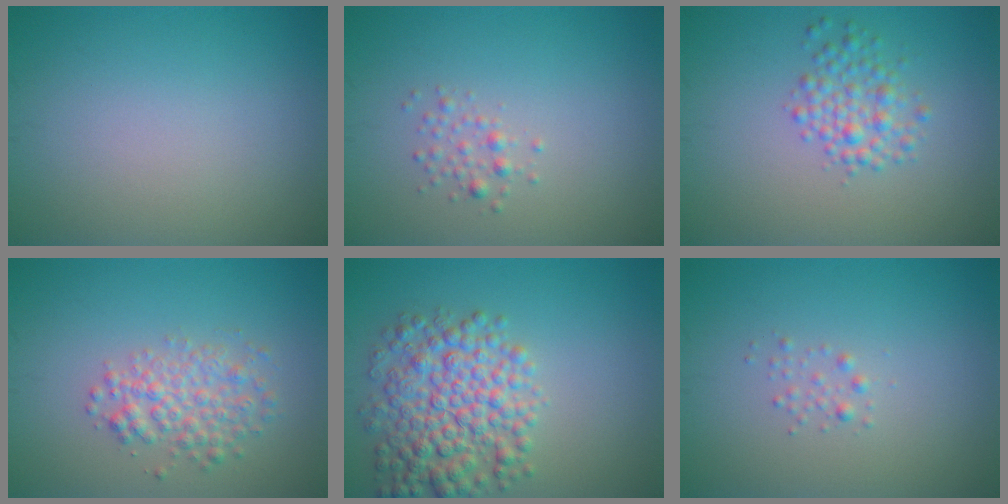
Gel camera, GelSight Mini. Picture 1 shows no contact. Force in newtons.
{"total": 1.2, "press": 1.2, "slide": 0.1}
{"total": 2.7, "press": 2.7, "slide": 0.1}
{"total": 3.2, "press": 3.2, "slide": 0.2}
{"total": 6.7, "press": 6.7, "slide": 0.1}
{"total": 0.8, "press": 0.8, "slide": 0.1}